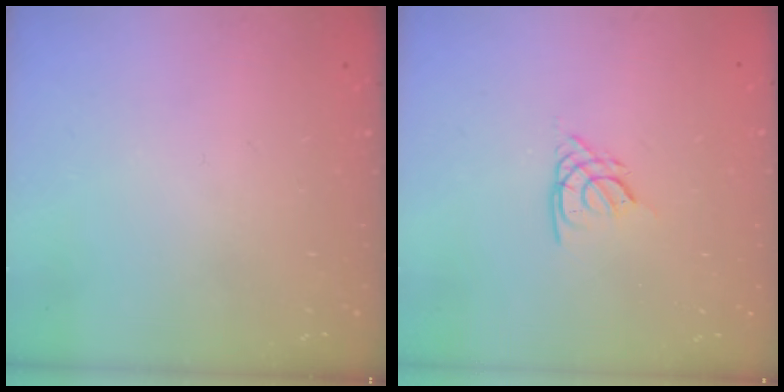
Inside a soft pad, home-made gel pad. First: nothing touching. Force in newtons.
{"total": 2.2, "press": 2.1, "slide": 0.5}